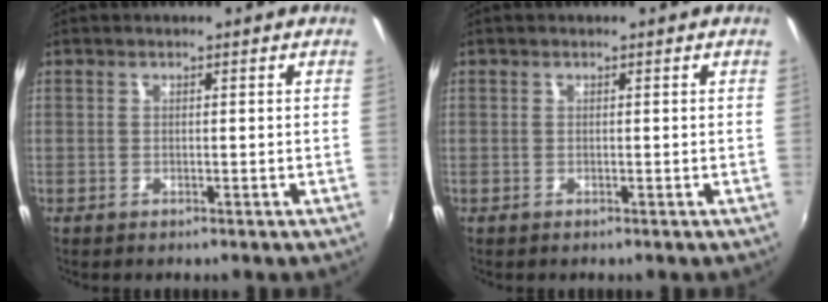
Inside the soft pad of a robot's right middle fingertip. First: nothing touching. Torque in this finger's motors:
{"motor_torque": [0.25, -0.25, 0.03, 0.01]}